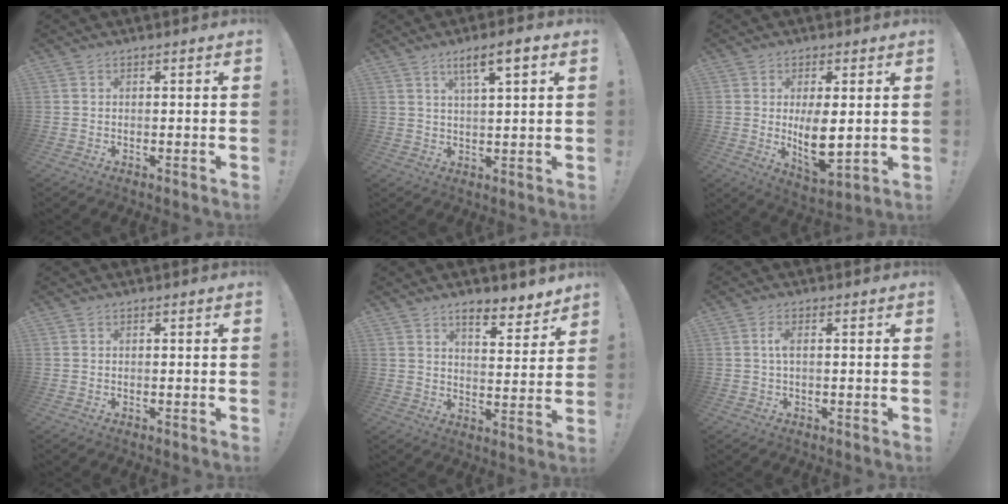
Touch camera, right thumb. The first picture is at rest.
{"total": 7.2, "force": [3.8, 1.1, 6.0], "torque": [-0.088, -0.017, 0.056]}
{"total": 10.0, "force": [0.9, 4.4, 8.9], "torque": [-0.141, -0.025, 0.018]}
{"total": 0.0}
{"total": 7.5, "force": [6.3, 2.0, 3.6], "torque": [-0.038, -0.051, 0.109]}
{"total": 2.5, "force": [0.2, 0.6, 2.4], "torque": [-0.056, 0.001, -0.001]}